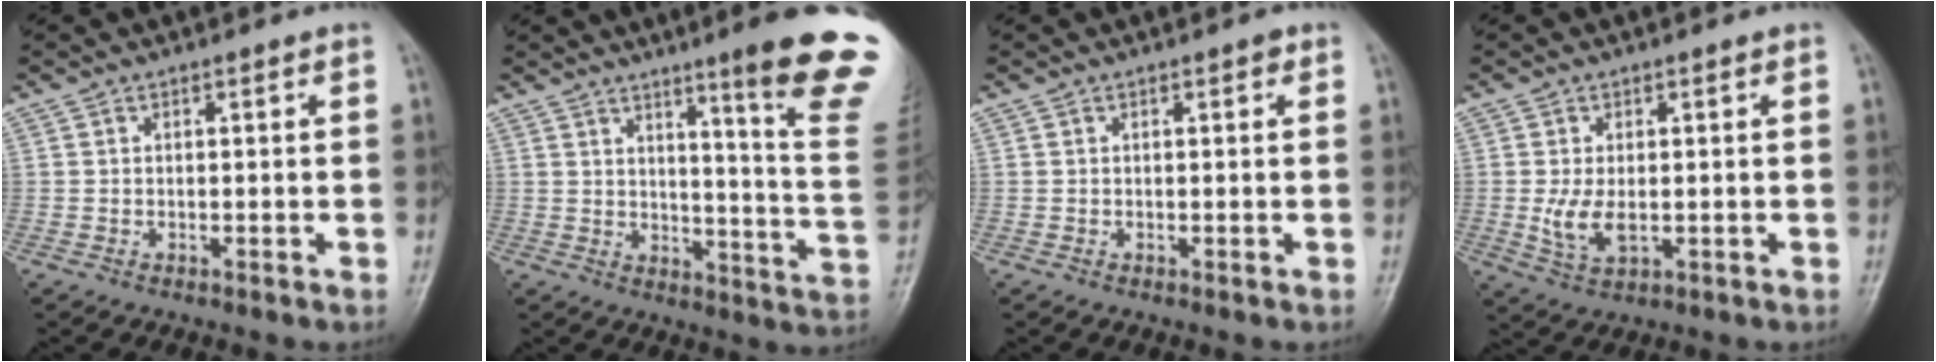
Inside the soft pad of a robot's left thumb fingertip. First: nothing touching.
{"total": 18.7, "force": [11.3, 0.8, 14.9], "torque": [-0.166, -0.073, 0.145]}
{"total": 0.9, "force": [0.4, 0.4, 0.6], "torque": [-0.005, 0.001, 0.002]}
{"total": 5.3, "force": [-0.2, 3.0, 4.4], "torque": [-0.087, -0.014, 0.003]}